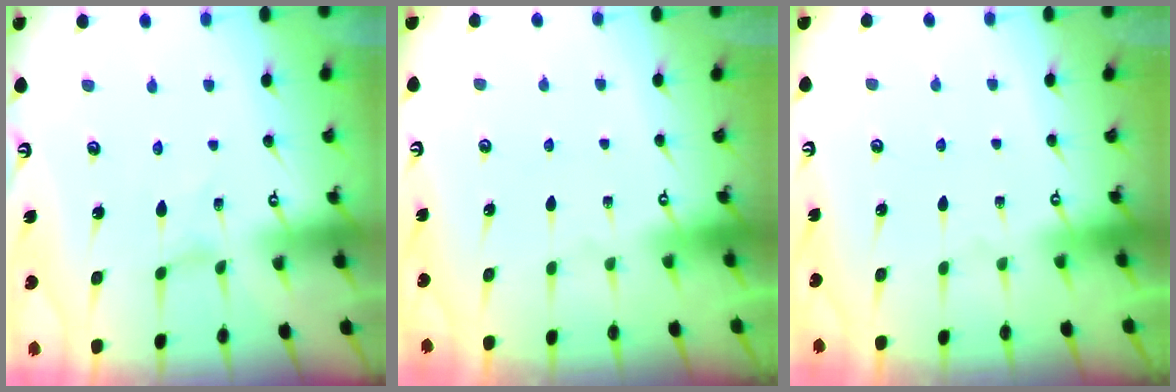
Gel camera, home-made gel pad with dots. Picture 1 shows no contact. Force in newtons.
{"total": 0.0}
{"total": 0.0}